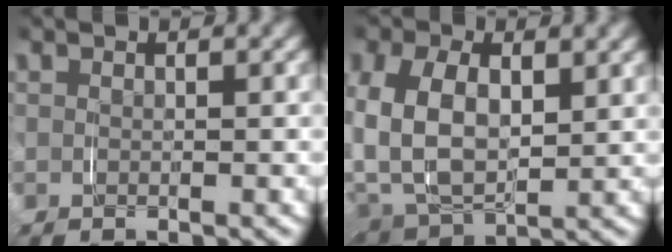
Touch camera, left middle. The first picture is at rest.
{"total": 4.5, "force": [0.9, 3.8, 2.3], "torque": [-0.062, -0.015, 0.011]}